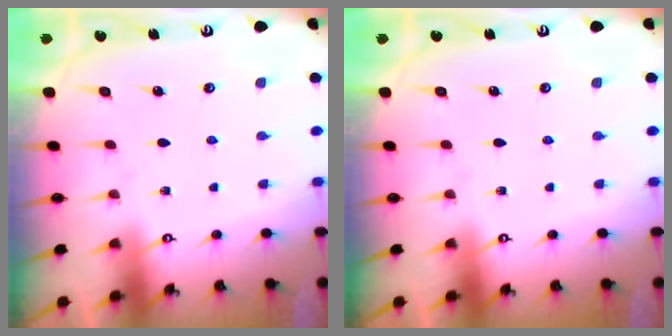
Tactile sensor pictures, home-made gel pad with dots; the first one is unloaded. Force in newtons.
{"total": 0.0}